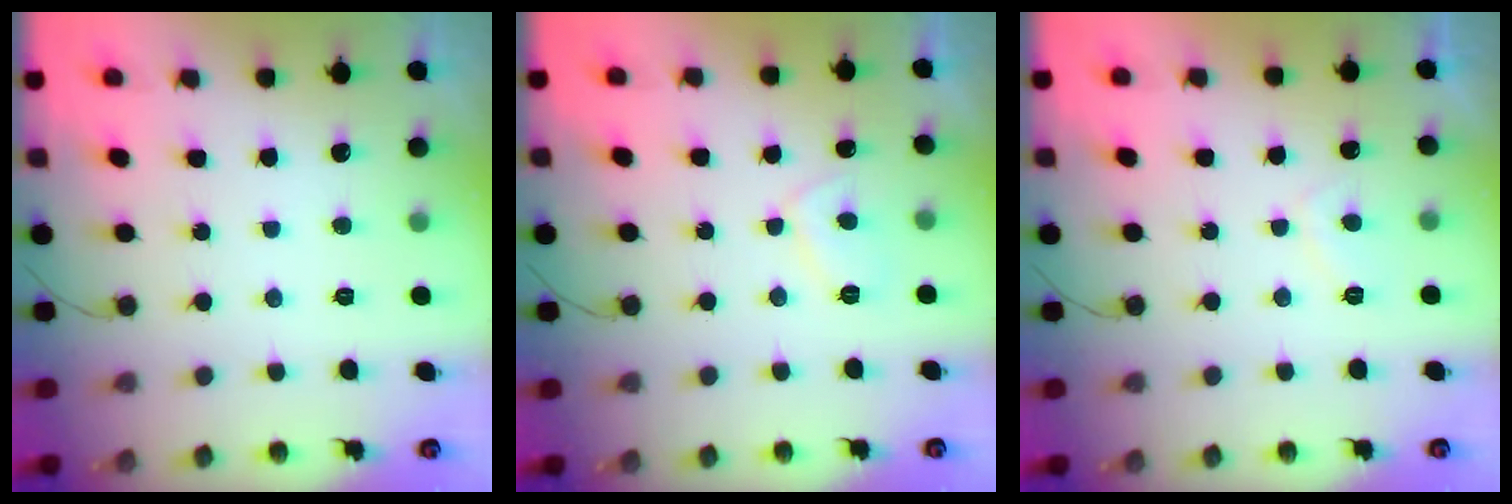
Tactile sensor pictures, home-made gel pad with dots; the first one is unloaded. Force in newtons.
{"total": 2.8, "press": 2.7, "slide": 0.9}
{"total": 1.9, "press": 1.7, "slide": 0.8}